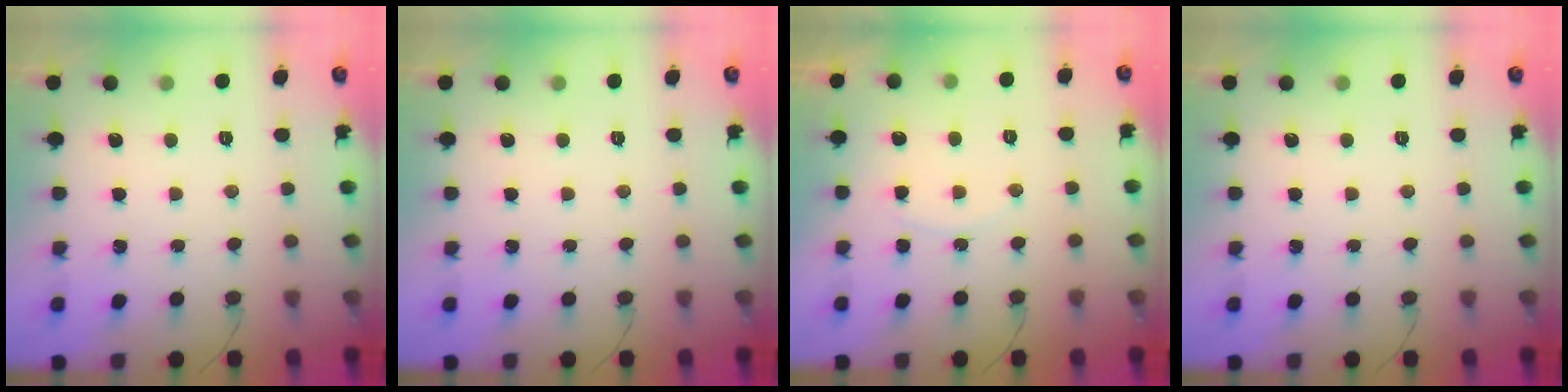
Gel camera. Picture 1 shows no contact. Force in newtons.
{"total": 0.0}
{"total": 4.9, "press": 4.8, "slide": 0.5}
{"total": 0.0}